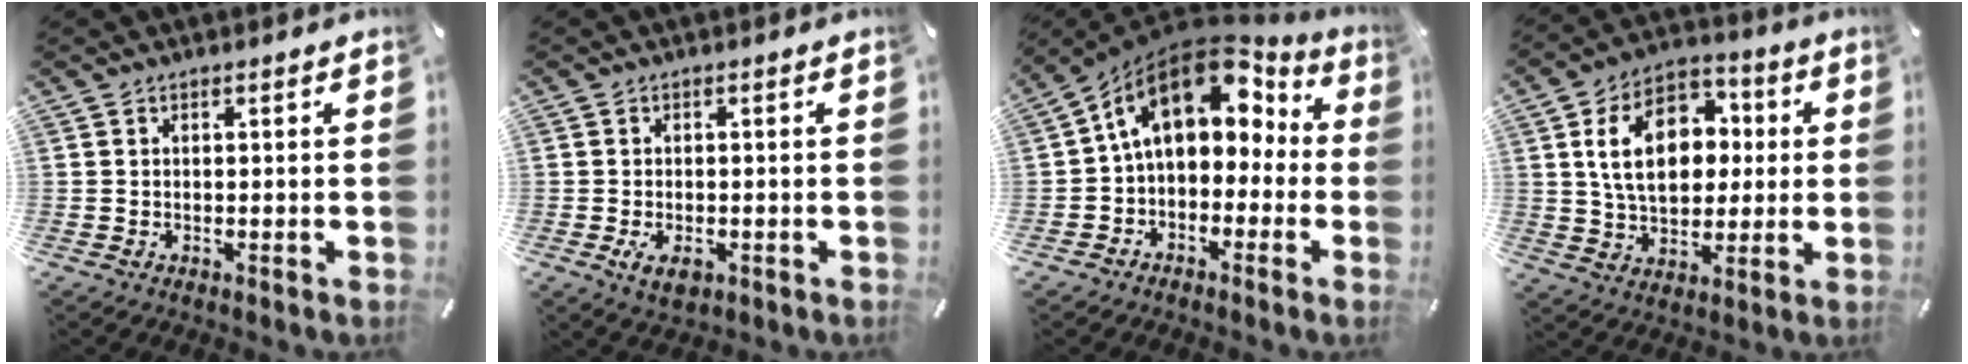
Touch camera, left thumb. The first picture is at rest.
{"total": 3.3, "force": [-1.1, 2.2, 2.2], "torque": [-0.027, -0.004, -0.021]}
{"total": 15.8, "force": [5.3, 10.7, 10.3], "torque": [-0.167, -0.021, 0.091]}
{"total": 15.6, "force": [2.1, 11.4, 10.5], "torque": [-0.187, 0.014, 0.037]}